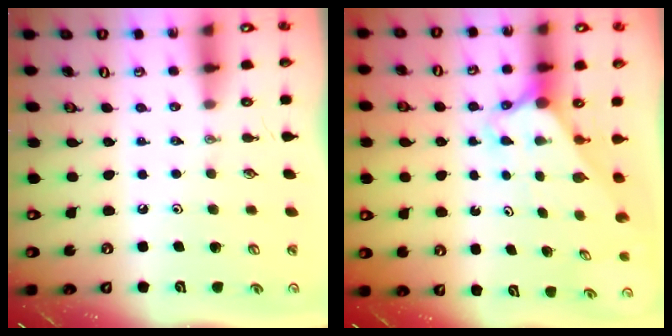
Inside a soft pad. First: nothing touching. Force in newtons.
{"total": 2.6, "press": 2.6, "slide": 0.2}